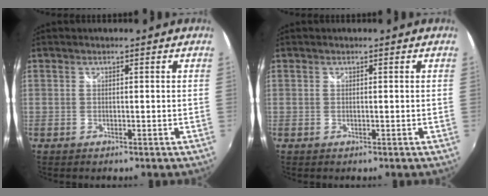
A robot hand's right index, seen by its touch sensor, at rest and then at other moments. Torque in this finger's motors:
{"motor_torque": [0.14, 0.13, 0.00, 0.01]}